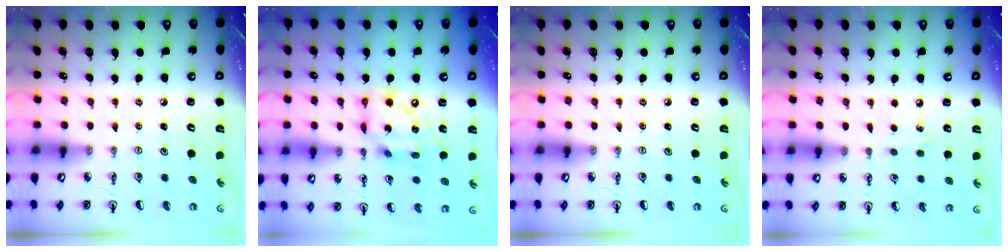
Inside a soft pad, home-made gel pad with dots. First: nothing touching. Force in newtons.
{"total": 13.4, "press": 13.3, "slide": 1.5}
{"total": 0.0}
{"total": 5.4, "press": 5.4, "slide": 0.6}